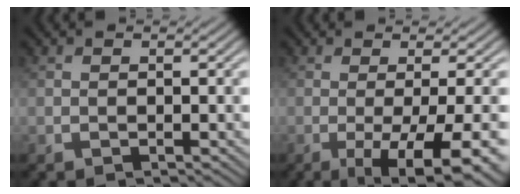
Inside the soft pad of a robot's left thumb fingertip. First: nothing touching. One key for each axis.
{"total": 10.2, "fx": -3.5, "fy": 2.6, "fz": 9.3, "tx": -0.120, "ty": -0.003, "tz": -0.040}